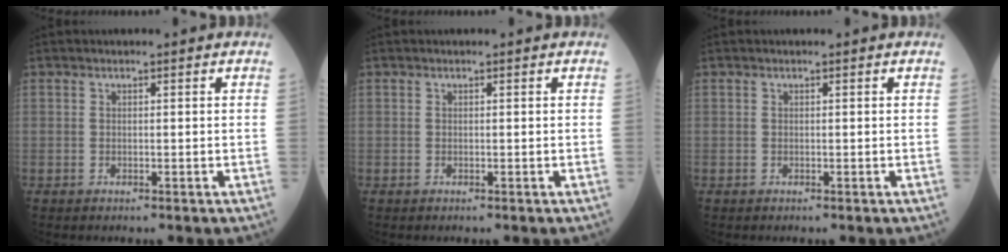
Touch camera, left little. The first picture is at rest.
{"total": 0.0}
{"total": 0.0}